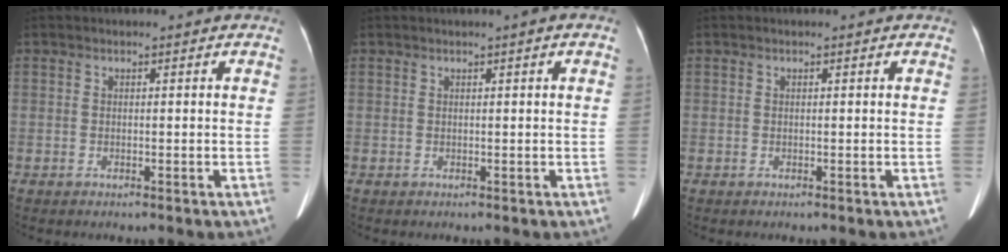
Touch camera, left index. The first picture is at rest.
{"total": 0.8, "force": [0.3, -0.1, 0.8], "torque": [-0.012, 0.003, 0.004]}
{"total": 0.0}